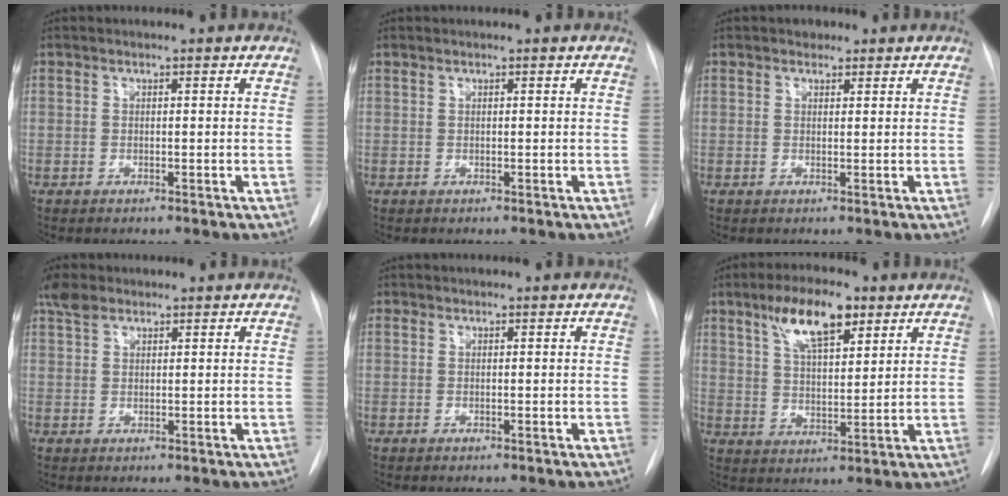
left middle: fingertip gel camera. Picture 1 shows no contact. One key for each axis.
{"total": 0.0}
{"total": 1.4, "fx": 1.0, "fy": 1.0, "fz": 0.3, "tx": -0.005, "ty": 0.001, "tz": 0.012}
{"total": 3.0, "fx": 2.2, "fy": 1.6, "fz": 1.2, "tx": -0.033, "ty": 0.017, "tz": 0.044}
{"total": 0.0}
{"total": 9.8, "fx": 5.7, "fy": 3.1, "fz": 7.4, "tx": -0.135, "ty": 0.011, "tz": 0.103}